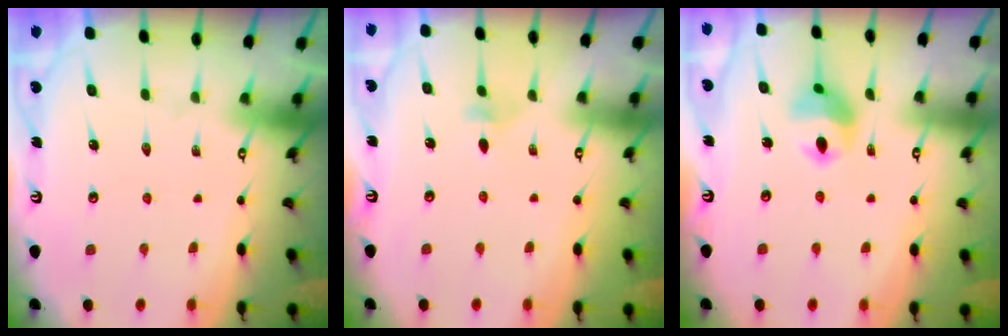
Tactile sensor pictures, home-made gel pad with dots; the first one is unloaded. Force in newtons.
{"total": 3.0, "press": 2.9, "slide": 0.6}
{"total": 9.9, "press": 9.7, "slide": 2.0}